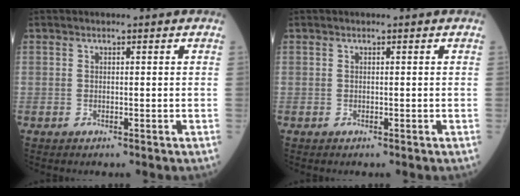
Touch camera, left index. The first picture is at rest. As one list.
[{"total": 0.0}]